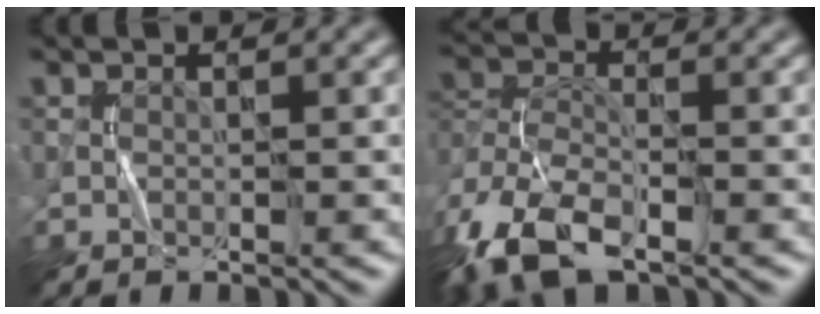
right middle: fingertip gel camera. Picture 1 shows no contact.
{"total": 10.8, "force": [-6.5, 5.0, 6.9], "torque": [-0.154, -0.026, -0.129]}